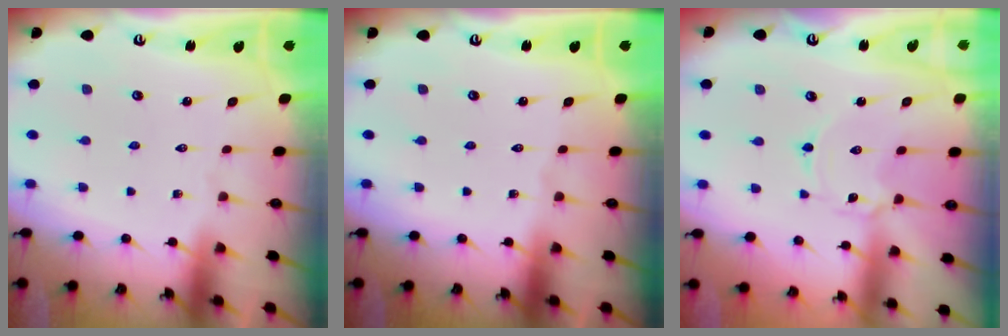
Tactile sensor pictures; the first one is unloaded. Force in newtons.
{"total": 0.0}
{"total": 0.9, "press": 0.9, "slide": 0.2}